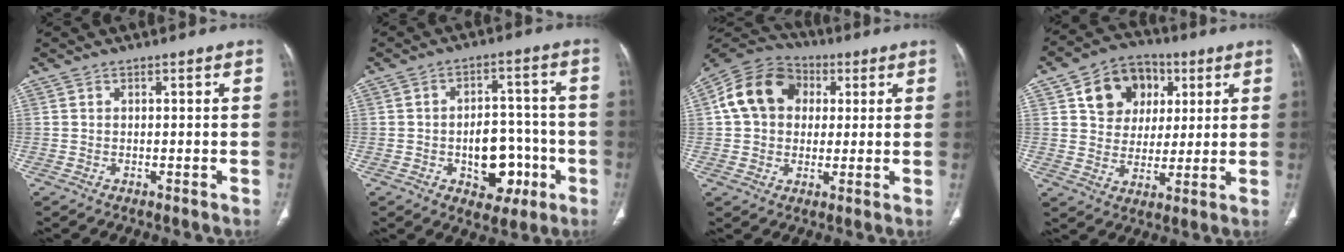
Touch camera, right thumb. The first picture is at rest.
{"total": 11.0, "force": [-3.2, 7.3, 7.6], "torque": [-0.068, 0.035, -0.037]}
{"total": 13.9, "force": [2.6, 11.2, 7.7], "torque": [-0.128, 0.020, 0.035]}
{"total": 12.7, "force": [4.7, 10.2, 5.9], "torque": [-0.057, -0.006, 0.079]}